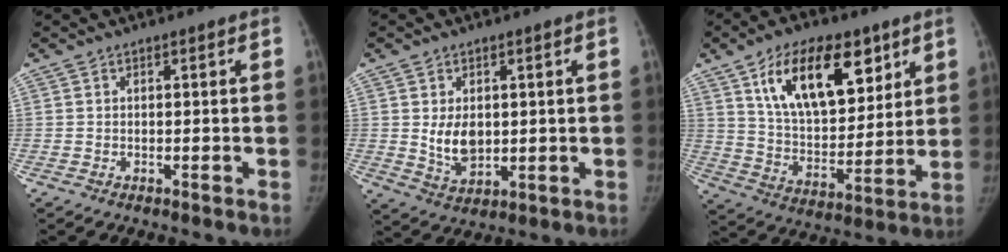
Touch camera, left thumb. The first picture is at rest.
{"total": 6.4, "force": [0.8, 4.2, 4.8], "torque": [-0.067, -0.016, 0.027]}
{"total": 21.1, "force": [10.2, 10.1, 15.4], "torque": [-0.227, -0.038, 0.185]}